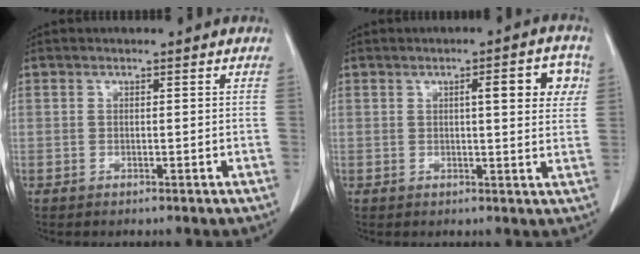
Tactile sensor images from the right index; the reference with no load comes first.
{"total": 6.8, "force": [2.1, 1.2, 6.4], "torque": [-0.080, 0.010, 0.021]}